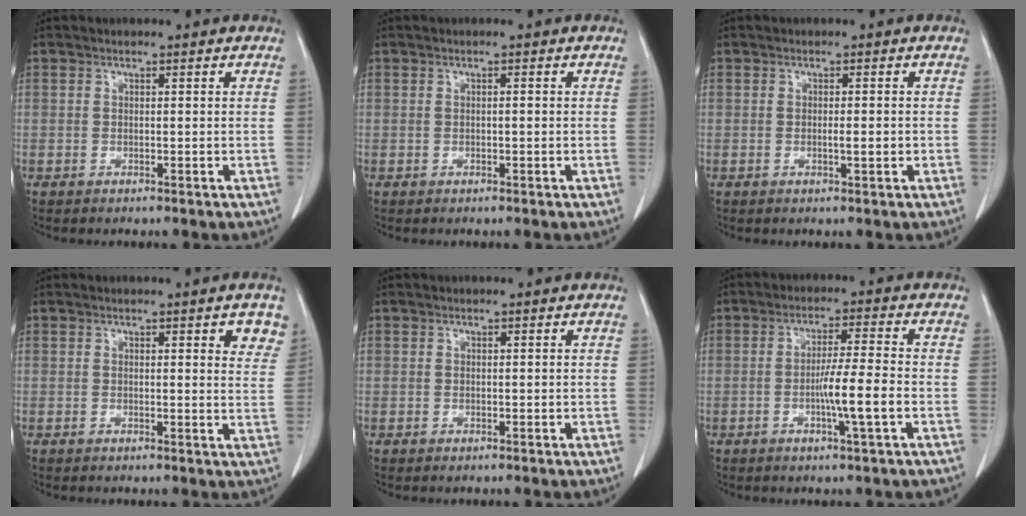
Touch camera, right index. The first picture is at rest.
{"total": 0.5, "force": [0.0, 0.1, 0.5], "torque": [-0.010, 0.001, 0.000]}
{"total": 1.6, "force": [-0.3, 0.1, 1.6], "torque": [-0.028, -0.001, -0.004]}
{"total": 4.1, "force": [2.3, 1.0, 3.2], "torque": [-0.025, -0.008, 0.020]}
{"total": 0.0}
{"total": 6.6, "force": [-1.8, -0.7, 6.3], "torque": [-0.111, -0.006, -0.034]}